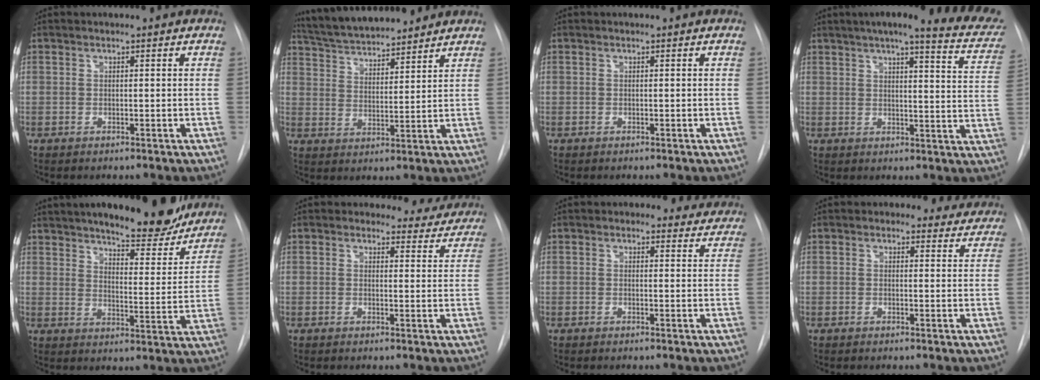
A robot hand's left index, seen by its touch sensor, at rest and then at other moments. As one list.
[{"total": 13.6, "force": [12.5, 2.2, 5.0], "torque": [-0.090, 0.024, 0.210]}, {"total": 0.0}, {"total": 21.0, "force": [17.7, 2.8, 11.0], "torque": [-0.143, -0.026, 0.197]}, {"total": 17.8, "force": [15.3, 3.9, 8.1], "torque": [-0.115, -0.018, 0.205]}, {"total": 5.8, "force": [5.2, 2.4, -0.5], "torque": [0.029, -0.011, 0.037]}, {"total": 4.5, "force": [3.9, 2.3, 0.3], "torque": [0.012, -0.001, 0.027]}, {"total": 5.2, "force": [4.5, 2.6, 0.2], "torque": [0.017, 0.000, 0.032]}]